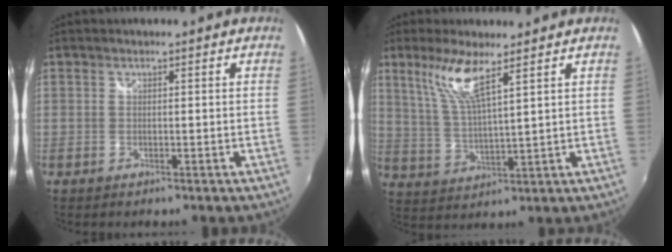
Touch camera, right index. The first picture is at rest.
{"total": 8.6, "force": [5.3, 1.1, 6.6], "torque": [-0.138, -0.004, 0.113]}